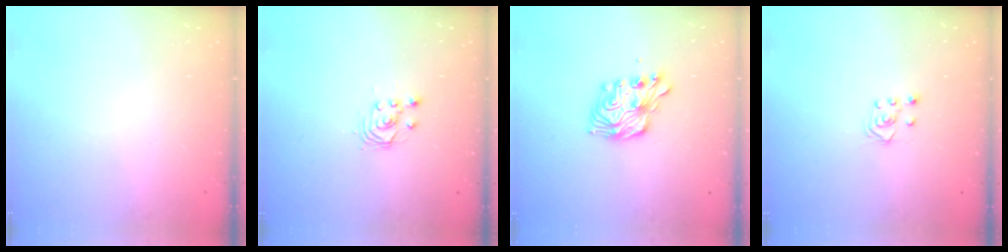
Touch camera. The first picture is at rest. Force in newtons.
{"total": 2.5, "press": 2.5, "slide": 0.2}
{"total": 11.8, "press": 11.8, "slide": 0.4}
{"total": 3.4, "press": 3.4, "slide": 0.3}